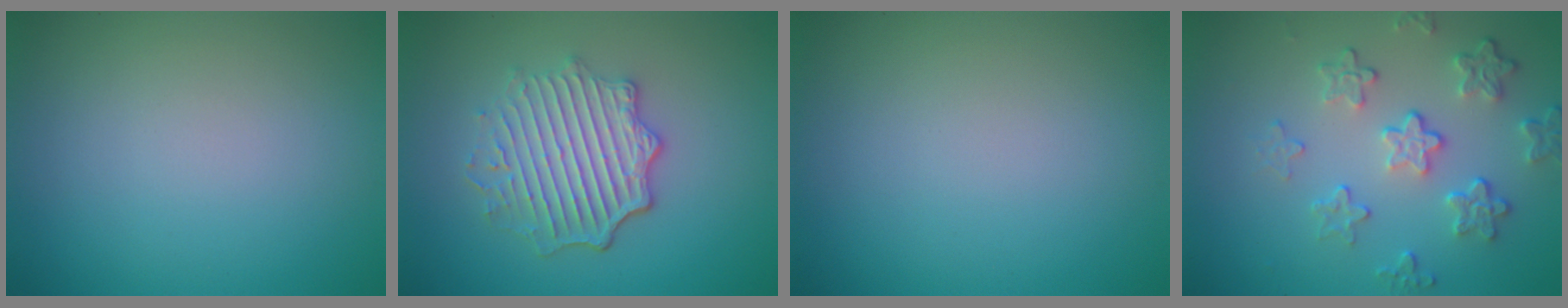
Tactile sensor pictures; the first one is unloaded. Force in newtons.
{"total": 5.2, "press": 4.3, "slide": 2.9}
{"total": 0.0}
{"total": 4.4, "press": 3.3, "slide": 3.0}